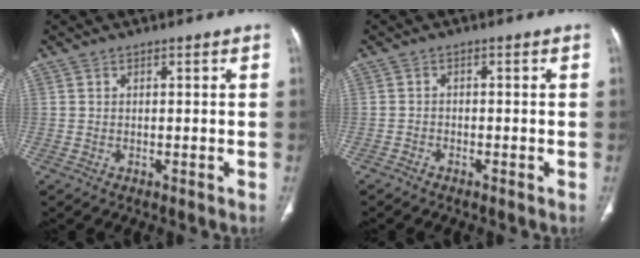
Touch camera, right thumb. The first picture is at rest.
{"total": 1.0, "force": [-0.9, 0.4, 0.2], "torque": [-0.006, 0.005, -0.018]}